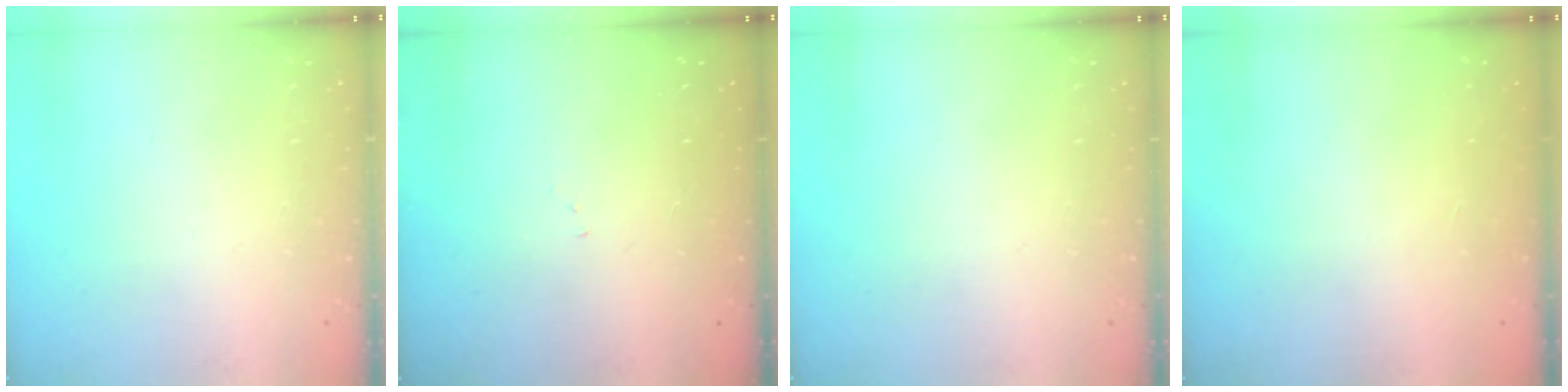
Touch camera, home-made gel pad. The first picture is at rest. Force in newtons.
{"total": 3.7, "press": 3.7, "slide": 0.6}
{"total": 0.0}
{"total": 1.2, "press": 1.1, "slide": 0.5}